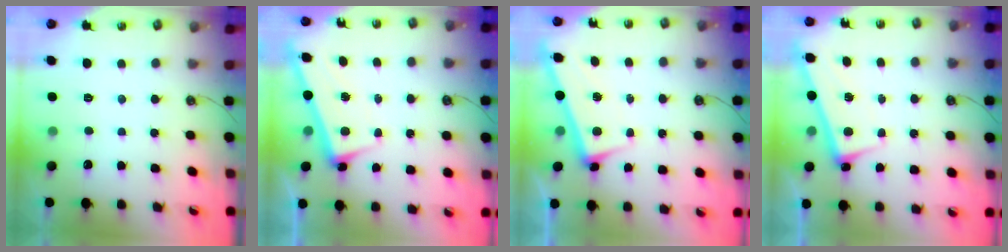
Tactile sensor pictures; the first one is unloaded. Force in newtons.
{"total": 2.7, "press": 2.6, "slide": 0.7}
{"total": 2.6, "press": 2.5, "slide": 0.7}
{"total": 2.7, "press": 2.7, "slide": 0.5}